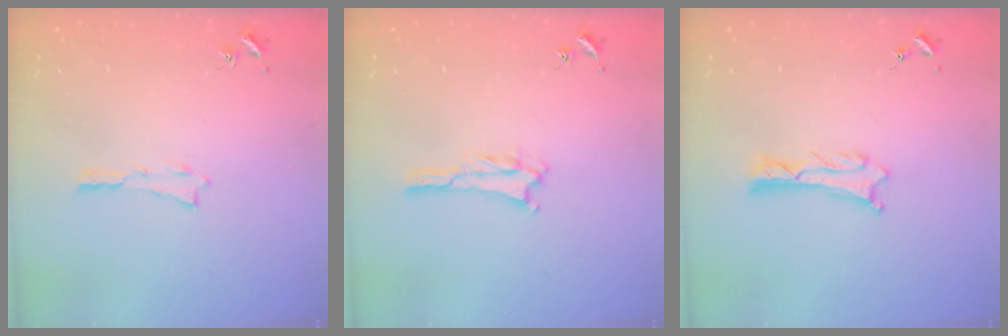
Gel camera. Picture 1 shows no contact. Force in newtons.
{"total": 2.1, "press": 2.1, "slide": 0.3}
{"total": 1.3, "press": 1.2, "slide": 0.1}